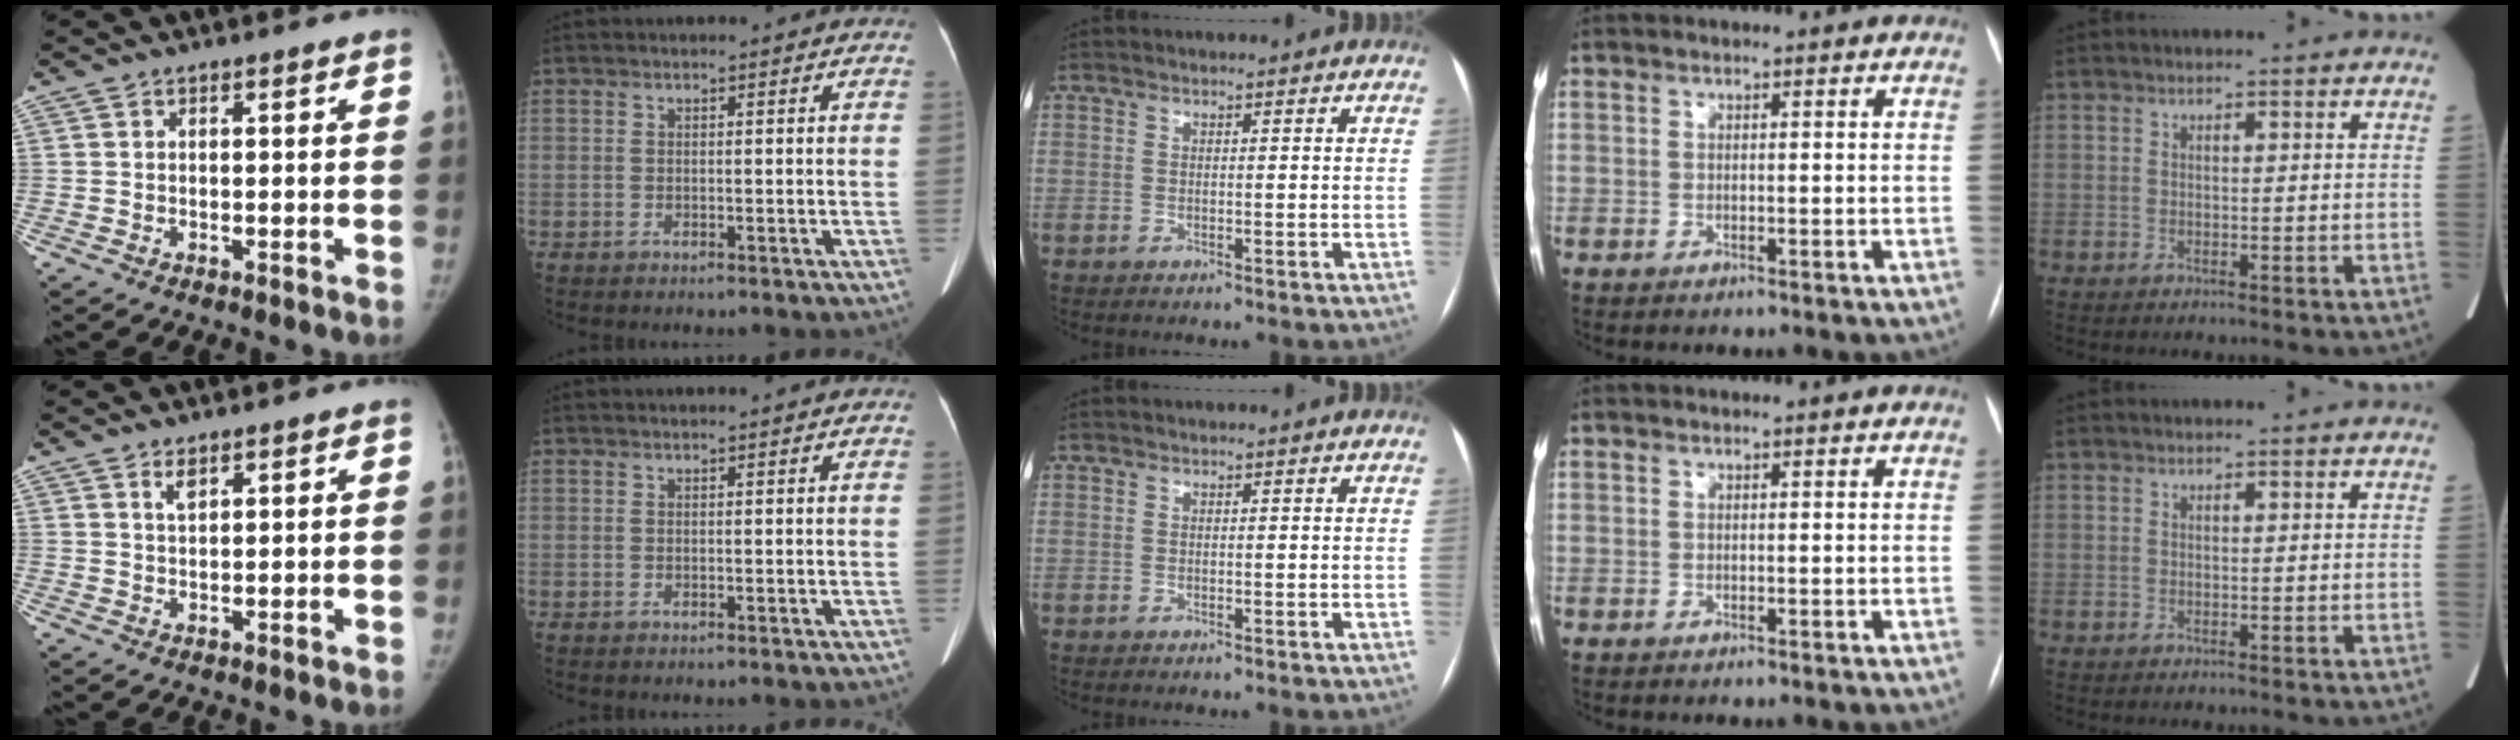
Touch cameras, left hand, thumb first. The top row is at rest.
{"thumb": {"total": 2.1, "force": [1.4, 0.9, 1.3], "torque": [-0.018, -0.009, 0.028]}, "index": {"total": 1.2, "force": [1.1, -0.1, 0.3], "torque": [-0.008, 0.014, 0.018]}}